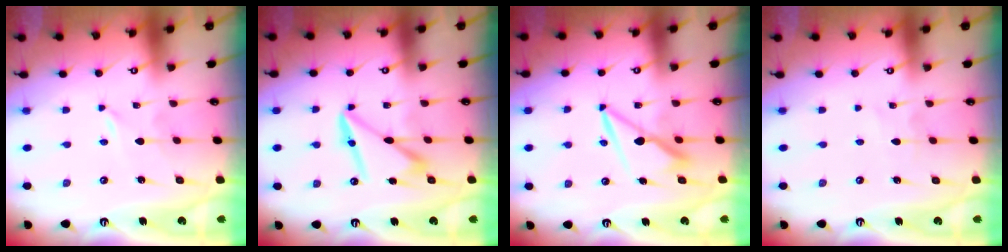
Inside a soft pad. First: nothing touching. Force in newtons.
{"total": 10.0, "press": 9.9, "slide": 1.3}
{"total": 7.7, "press": 7.6, "slide": 1.2}
{"total": 1.5, "press": 1.5, "slide": 0.1}